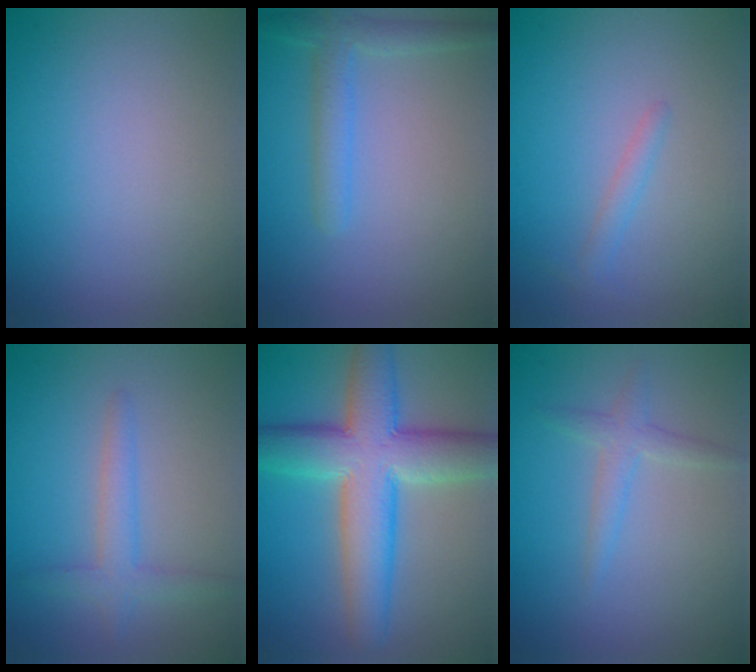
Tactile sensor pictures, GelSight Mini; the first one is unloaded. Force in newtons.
{"total": 2.6, "press": 2.6, "slide": 0.2}
{"total": 1.1, "press": 1.1, "slide": 0.1}
{"total": 2.4, "press": 2.4, "slide": 0.2}
{"total": 9.4, "press": 9.4, "slide": 0.3}
{"total": 1.8, "press": 1.8, "slide": 0.1}